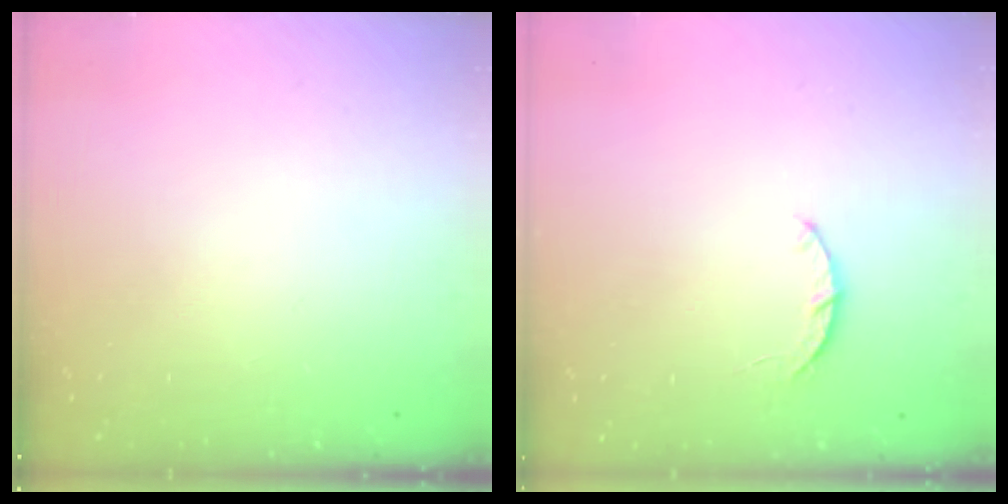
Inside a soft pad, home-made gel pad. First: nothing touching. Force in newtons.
{"total": 2.9, "press": 2.8, "slide": 0.5}